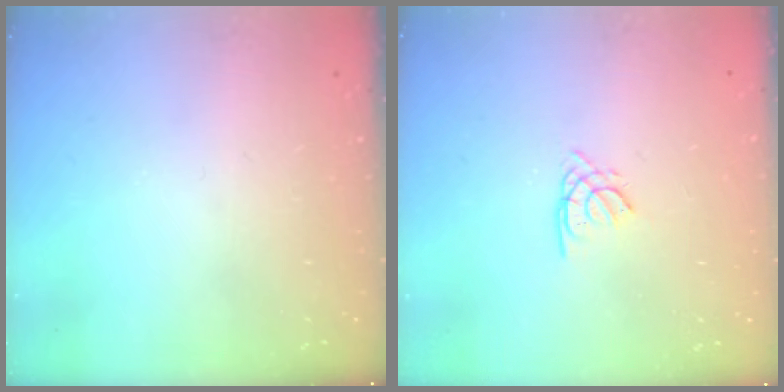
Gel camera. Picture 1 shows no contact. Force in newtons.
{"total": 1.1, "press": 1.1, "slide": 0.3}